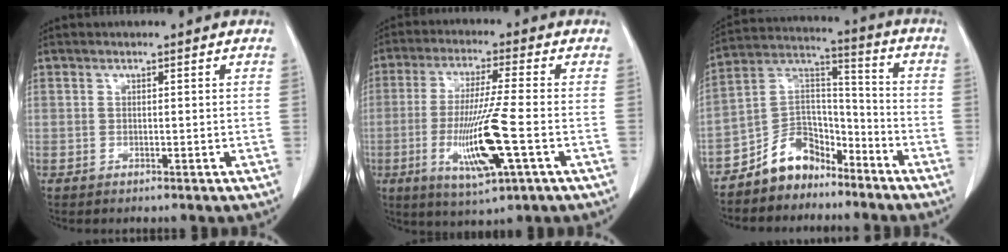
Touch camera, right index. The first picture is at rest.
{"total": 12.1, "force": [-3.3, 0.1, 11.6], "torque": [-0.229, -0.021, -0.060]}
{"total": 9.5, "force": [-7.2, 5.6, 2.6], "torque": [-0.049, 0.052, -0.133]}